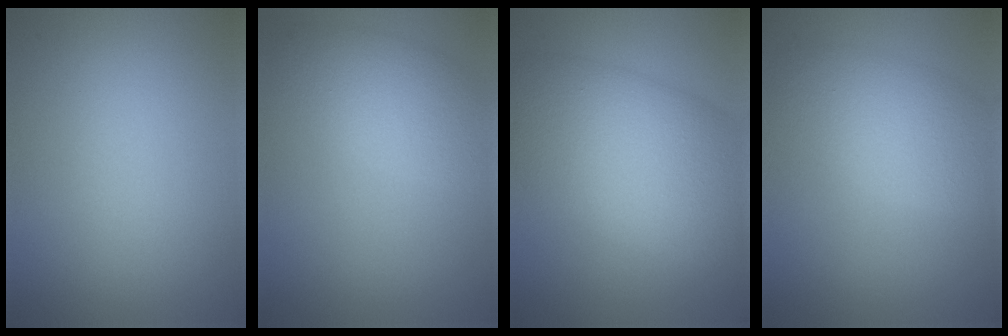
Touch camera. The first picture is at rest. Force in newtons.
{"total": 4.1, "press": 4.1, "slide": 0.1}
{"total": 10.8, "press": 10.8, "slide": 0.1}
{"total": 4.8, "press": 4.7, "slide": 0.2}